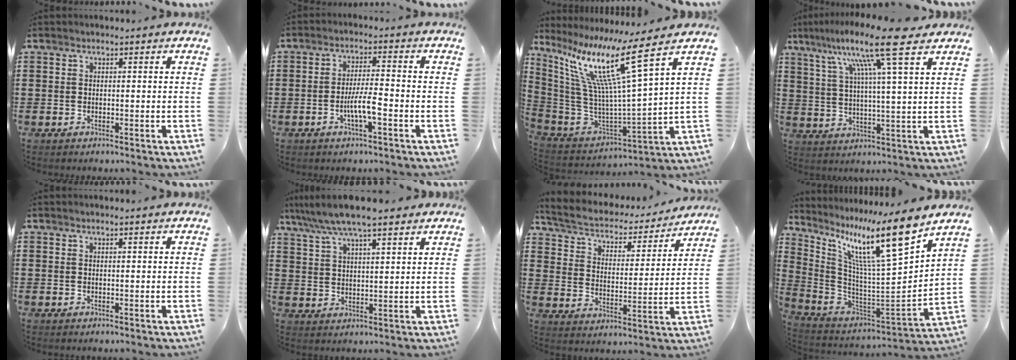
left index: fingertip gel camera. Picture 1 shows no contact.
{"total": 5.1, "force": [-1.8, 0.7, 4.7], "torque": [-0.094, -0.003, -0.037]}
{"total": 15.4, "force": [8.4, 1.2, 12.9], "torque": [-0.295, -0.057, 0.119]}
{"total": 13.3, "force": [8.5, 0.4, 10.2], "torque": [-0.203, -0.019, 0.134]}
{"total": 0.7, "force": [0.5, 0.0, 0.5], "torque": [-0.011, -0.001, 0.010]}
{"total": 7.5, "force": [6.2, 1.1, 4.1], "torque": [-0.097, -0.013, 0.110]}
{"total": 3.5, "force": [3.1, 1.1, 1.1], "torque": [-0.043, -0.027, 0.045]}
{"total": 15.2, "force": [9.8, 1.8, 11.4], "torque": [-0.225, -0.065, 0.151]}